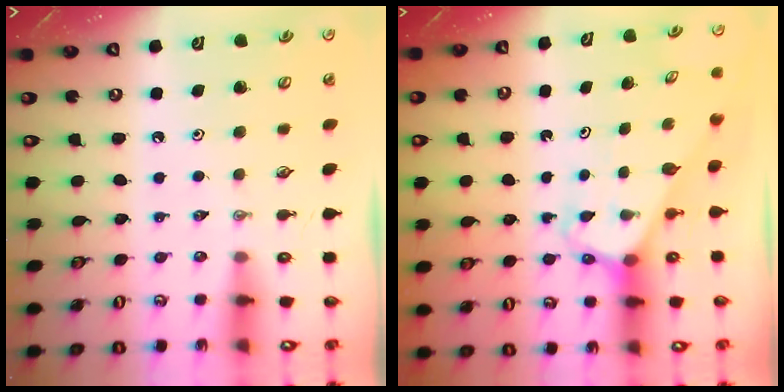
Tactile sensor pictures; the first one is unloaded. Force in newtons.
{"total": 3.2, "press": 3.1, "slide": 0.2}